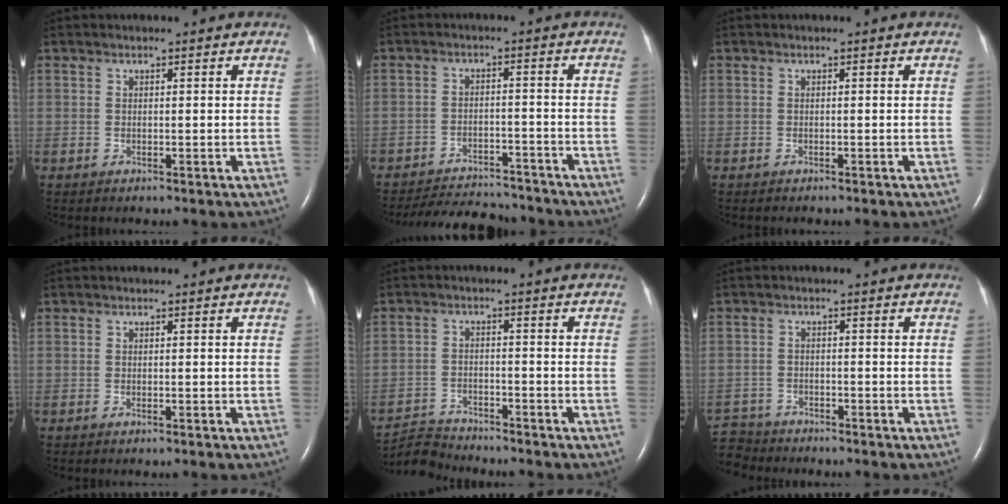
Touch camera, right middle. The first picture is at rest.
{"total": 11.4, "force": [-10.8, 2.5, 2.5], "torque": [-0.041, -0.002, -0.153]}
{"total": 0.7, "force": [-0.7, 0.1, 0.2], "torque": [-0.008, -0.002, -0.010]}
{"total": 0.0}
{"total": 5.0, "force": [-4.9, -0.2, -1.0], "torque": [0.016, -0.011, -0.091]}
{"total": 5.8, "force": [-5.5, 1.7, -0.4], "torque": [0.004, -0.004, -0.106]}